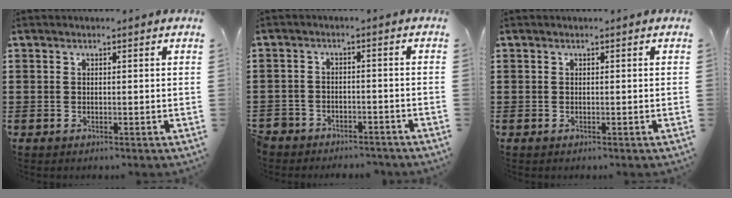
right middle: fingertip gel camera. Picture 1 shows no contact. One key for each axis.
{"total": 3.4, "fx": -3.3, "fy": 0.8, "fz": -0.4, "tx": -0.001, "ty": 0.002, "tz": -0.074}
{"total": 0.0}